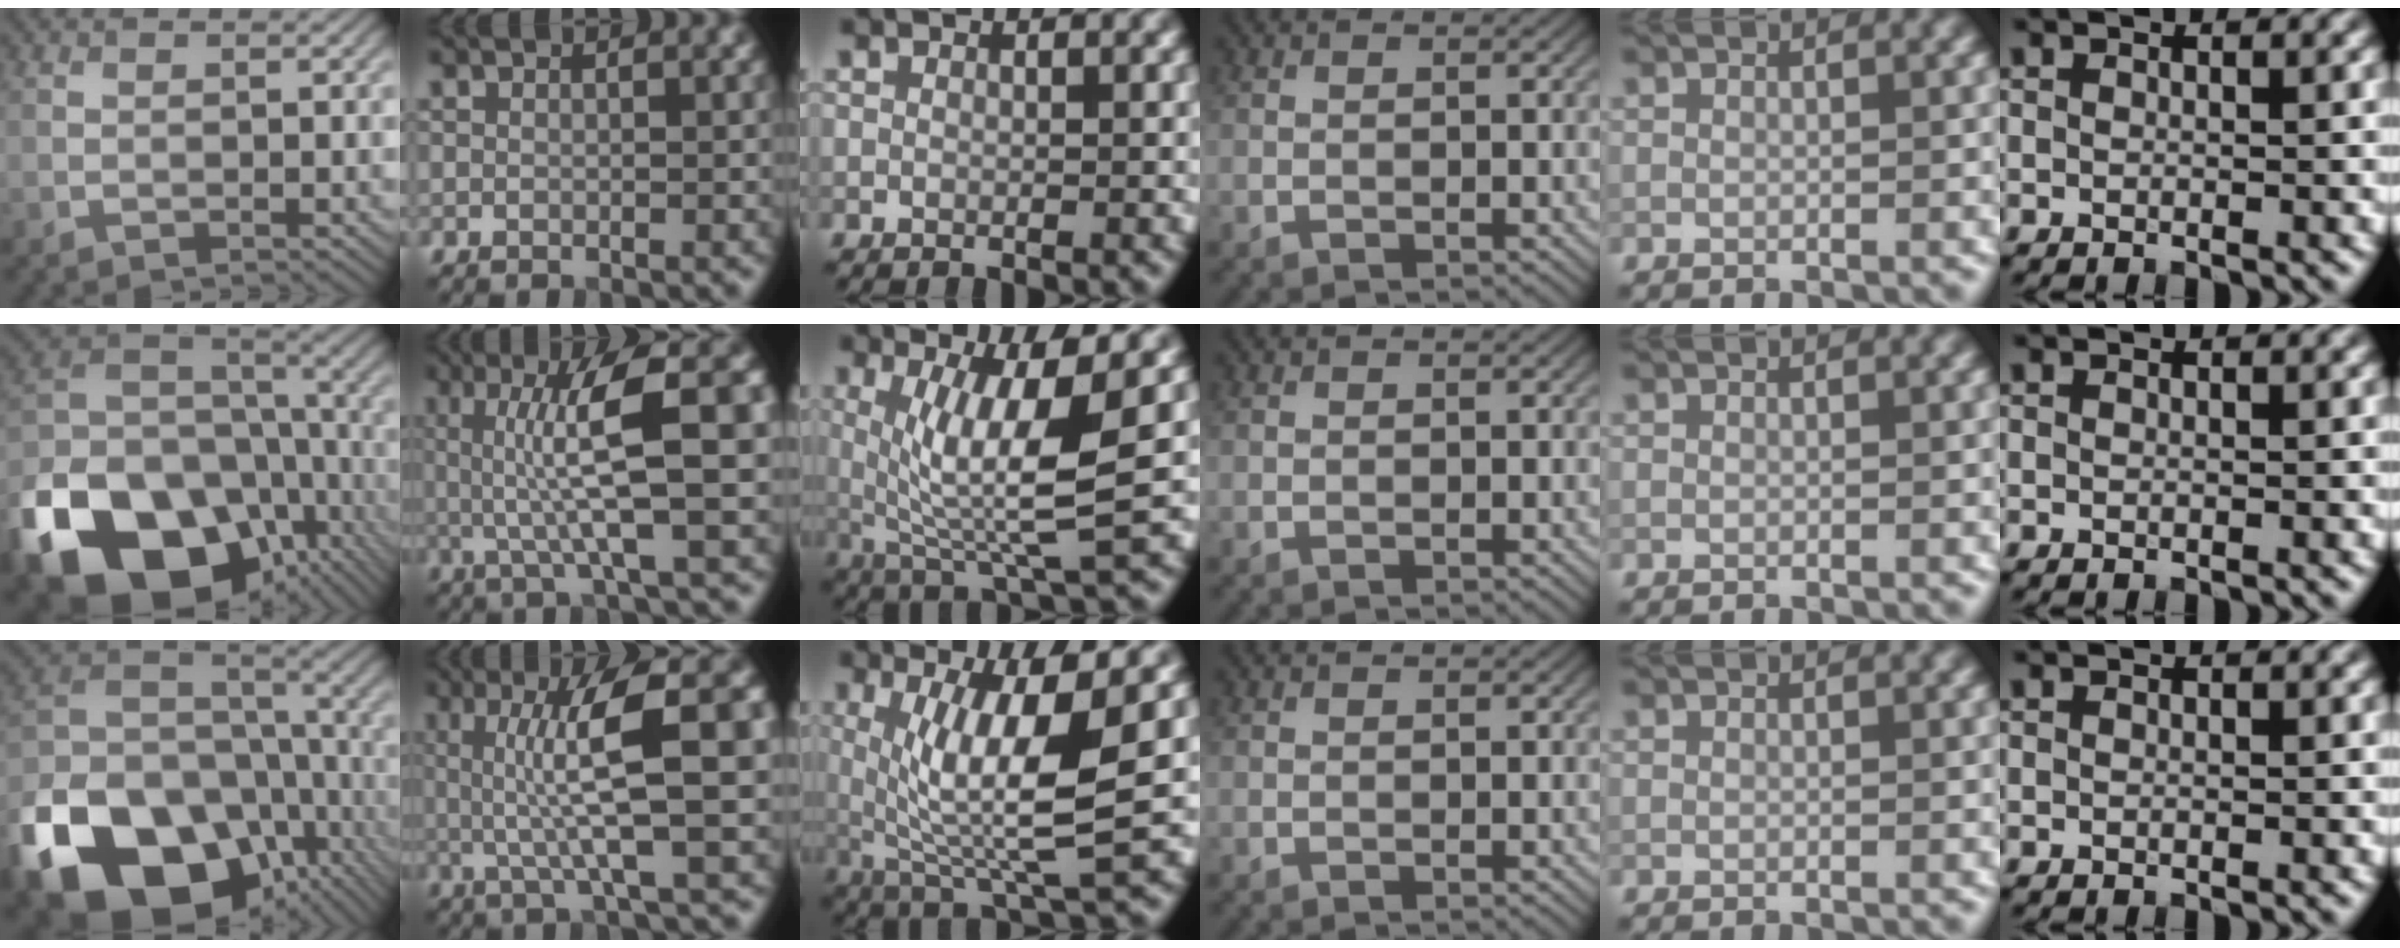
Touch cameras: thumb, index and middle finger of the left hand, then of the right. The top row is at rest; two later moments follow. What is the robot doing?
{"motion": "lift_and_place", "object": "calculator"}